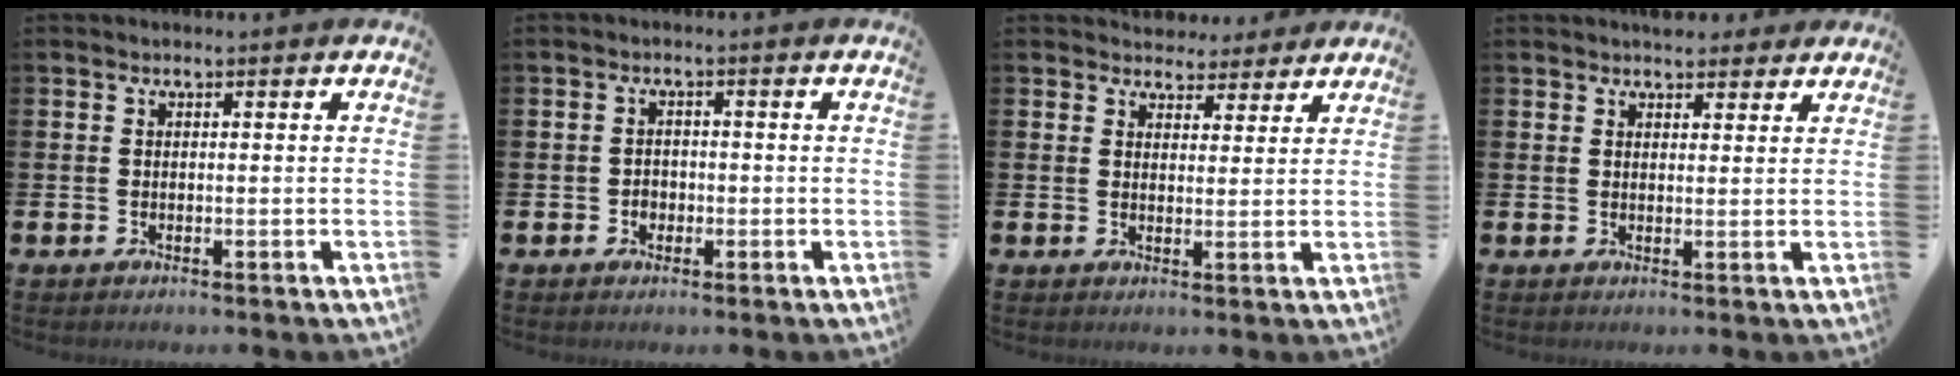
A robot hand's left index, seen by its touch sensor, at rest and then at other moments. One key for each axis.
{"total": 1.7, "fx": -0.7, "fy": 1.5, "fz": 0.5, "tx": -0.004, "ty": 0.001, "tz": -0.018}
{"total": 3.7, "fx": 3.4, "fy": 1.4, "fz": -0.3, "tx": 0.004, "ty": -0.018, "tz": 0.060}
{"total": 3.3, "fx": 3.1, "fy": 1.1, "fz": -0.1, "tx": 0.006, "ty": -0.013, "tz": 0.057}